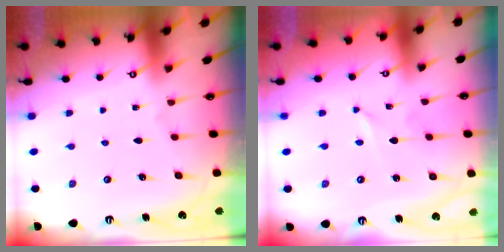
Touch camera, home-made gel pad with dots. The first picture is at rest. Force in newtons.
{"total": 0.0}